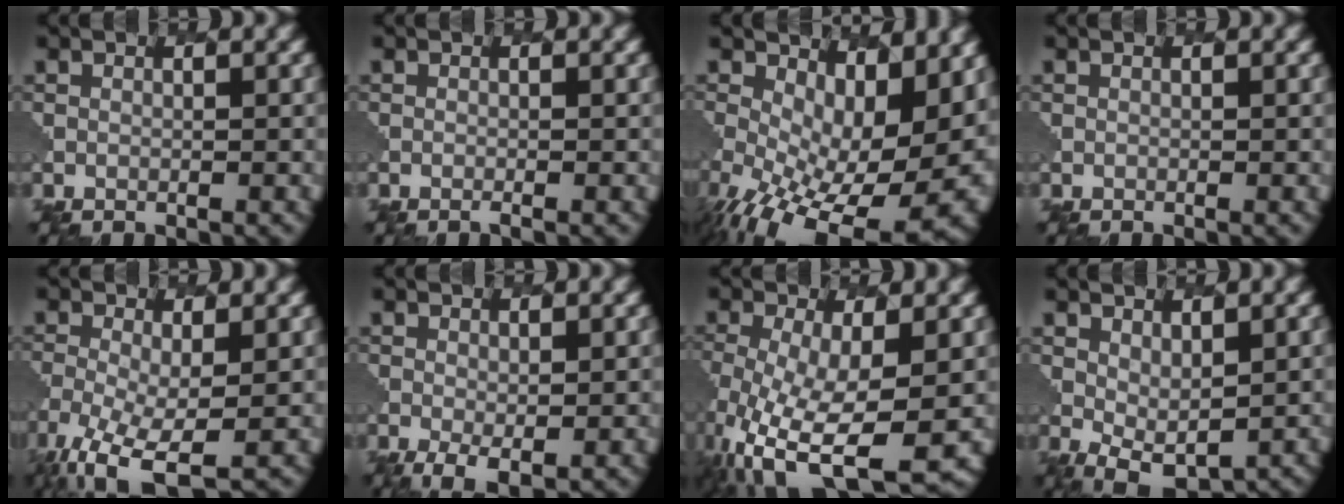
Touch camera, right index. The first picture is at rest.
{"total": 0.6, "force": [-0.4, 0.1, 0.4], "torque": [0.000, 0.001, -0.005]}
{"total": 15.8, "force": [-2.6, 8.5, 13.0], "torque": [-0.213, -0.045, -0.015]}
{"total": 0.0}
{"total": 7.6, "force": [-3.6, 3.4, 5.7], "torque": [-0.131, -0.028, -0.061]}
{"total": 2.9, "force": [-0.8, 1.4, 2.4], "torque": [-0.045, -0.012, -0.009]}
{"total": 10.5, "force": [-3.8, 4.5, 8.7], "torque": [-0.179, -0.030, -0.061]}
{"total": 3.1, "force": [0.7, 1.8, 2.4], "torque": [-0.048, -0.010, 0.019]}